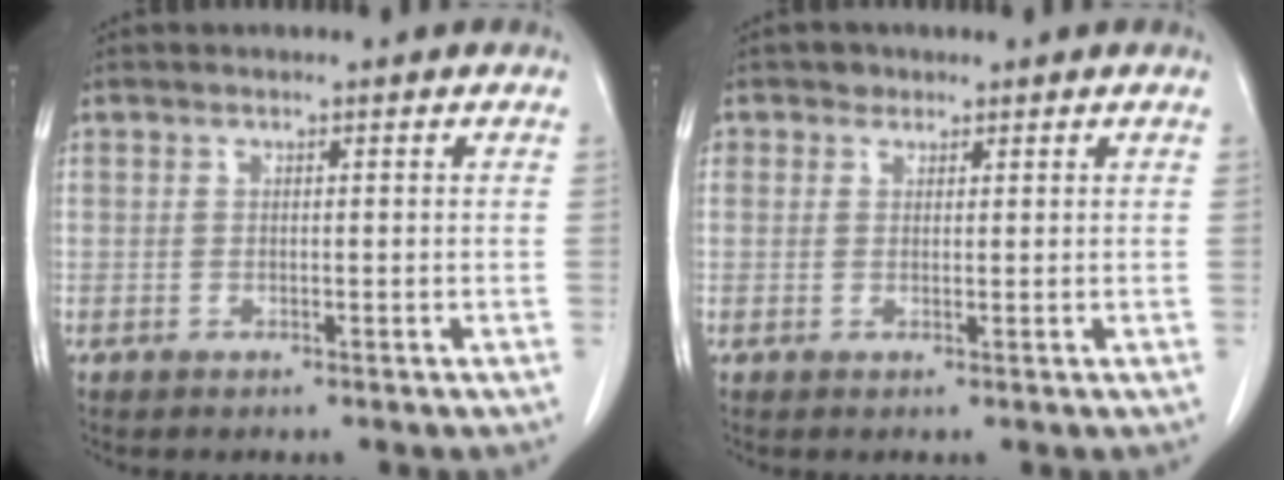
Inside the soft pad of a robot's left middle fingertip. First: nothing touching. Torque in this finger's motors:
{"motor_torque": [-0.13, 0.13, -0.12, -0.02]}